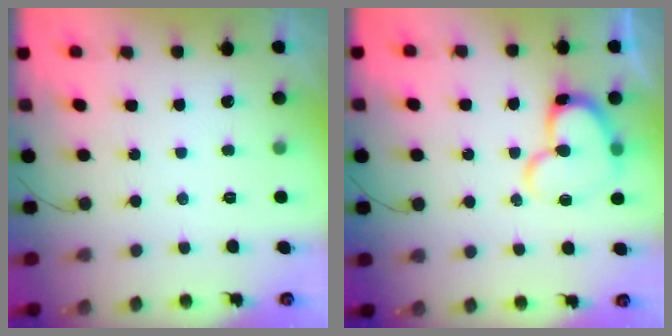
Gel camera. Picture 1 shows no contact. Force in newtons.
{"total": 14.0, "press": 13.9, "slide": 1.2}